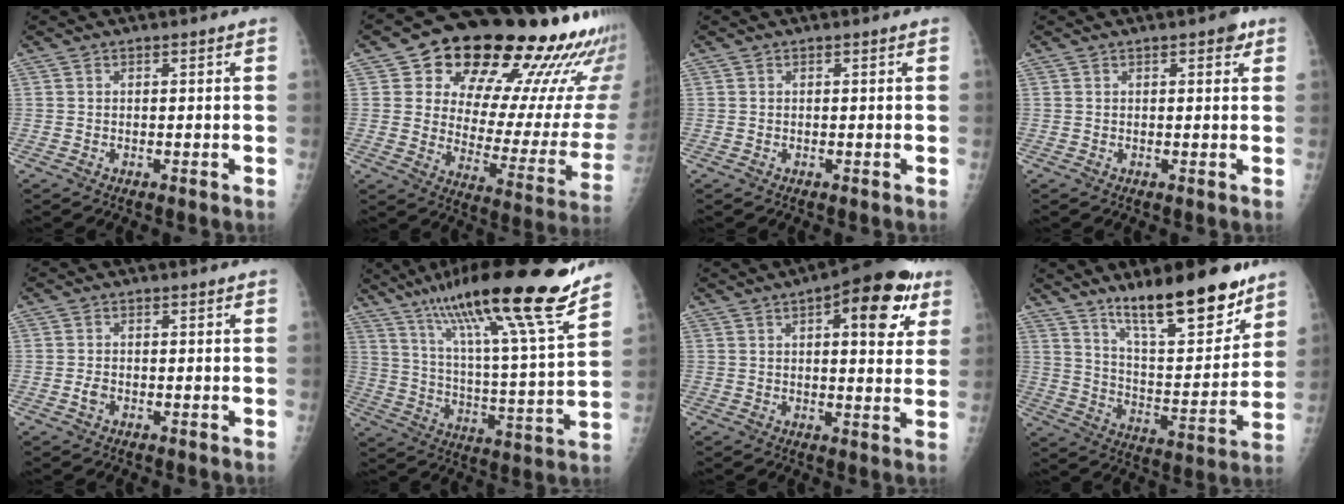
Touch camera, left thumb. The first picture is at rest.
{"total": 28.6, "force": [19.5, 10.8, 18.0], "torque": [-0.218, -0.081, 0.264]}
{"total": 0.0}
{"total": 2.6, "force": [1.5, 1.0, 1.9], "torque": [-0.015, -0.002, 0.014]}
{"total": 1.4, "force": [-0.4, 0.9, 0.9], "torque": [-0.015, 0.001, -0.008]}
{"total": 25.4, "force": [18.7, 1.7, 17.1], "torque": [-0.267, -0.072, 0.304]}
{"total": 14.9, "force": [6.4, 5.7, 12.2], "torque": [-0.121, -0.006, 0.076]}
{"total": 19.7, "force": [14.1, 5.5, 12.6], "torque": [-0.159, -0.090, 0.235]}